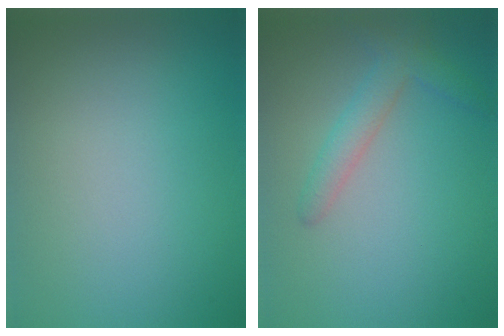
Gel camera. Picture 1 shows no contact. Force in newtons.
{"total": 2.3, "press": 2.3, "slide": 0.1}